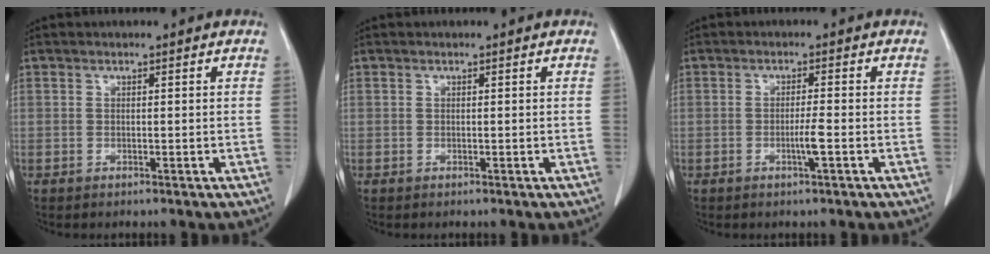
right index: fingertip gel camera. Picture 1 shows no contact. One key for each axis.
{"total": 0.0}
{"total": 2.5, "fx": -0.8, "fy": -0.3, "fz": 2.3, "tx": -0.045, "ty": -0.004, "tz": -0.015}